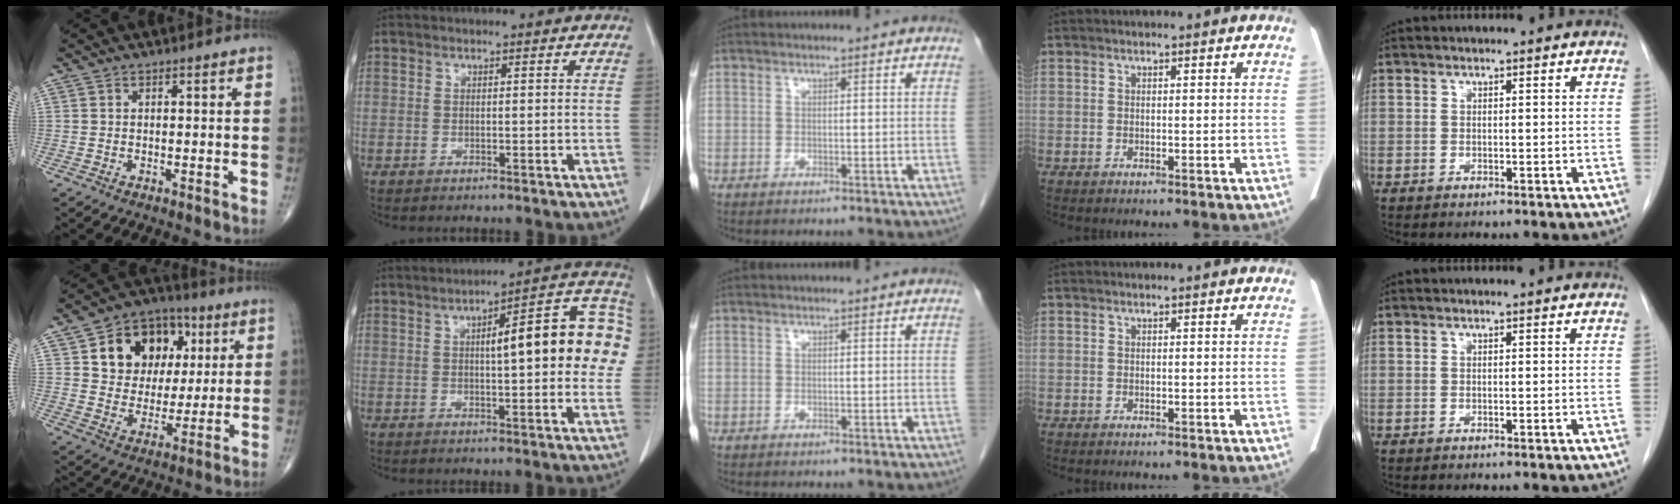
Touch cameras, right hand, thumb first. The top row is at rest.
{"thumb": {"total": 16.4, "force": [5.2, 12.7, 8.9], "torque": [-0.097, 0.002, 0.087]}, "index": {"total": 17.3, "force": [2.5, 4.1, 16.6], "torque": [-0.212, 0.039, 0.027]}}